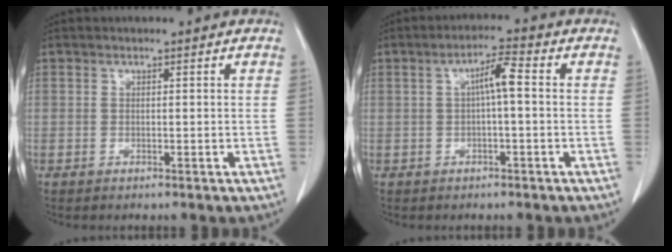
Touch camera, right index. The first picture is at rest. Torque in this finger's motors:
{"motor_torque": [0.64, -0.03, 0.41, 0.09]}